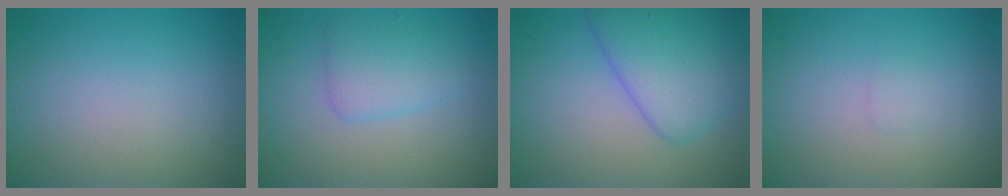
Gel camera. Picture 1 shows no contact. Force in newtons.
{"total": 2.8, "press": 2.8, "slide": 0.1}
{"total": 5.4, "press": 5.4, "slide": 0.2}
{"total": 0.6, "press": 0.6, "slide": 0.0}